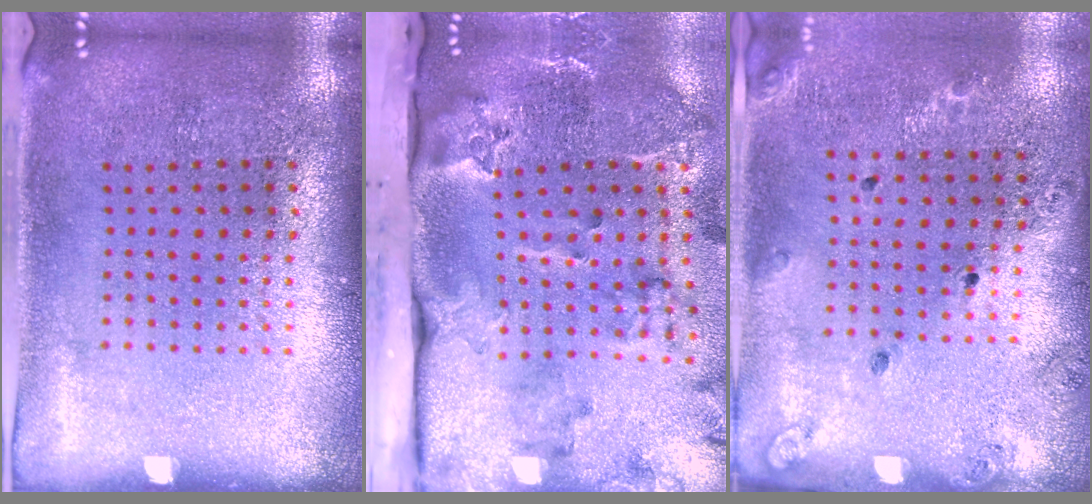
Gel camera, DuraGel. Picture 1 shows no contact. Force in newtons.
{"total": 3.9, "press": 2.7, "slide": 2.8}
{"total": 1.2, "press": 1.1, "slide": 0.5}